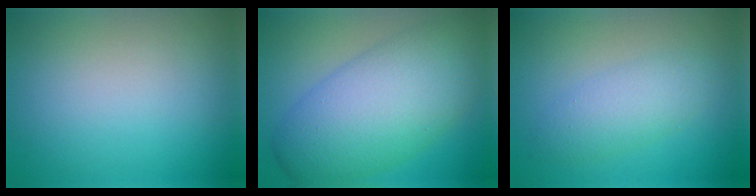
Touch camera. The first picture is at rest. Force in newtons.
{"total": 10.1, "press": 10.1, "slide": 0.5}
{"total": 3.2, "press": 3.2, "slide": 0.1}